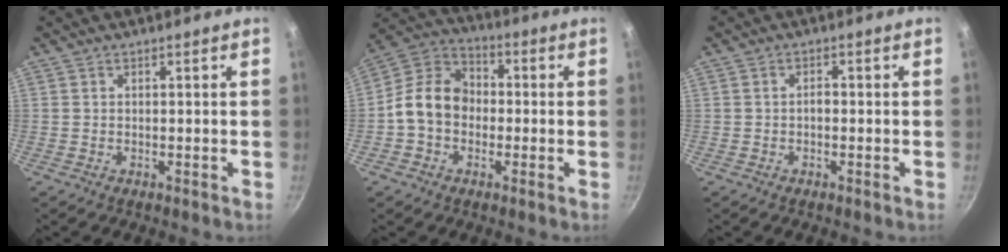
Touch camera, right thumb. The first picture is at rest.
{"total": 11.3, "force": [-1.4, 8.9, 6.8], "torque": [-0.085, 0.036, -0.048]}
{"total": 1.3, "force": [-0.4, 0.8, 1.0], "torque": [-0.013, 0.010, -0.007]}